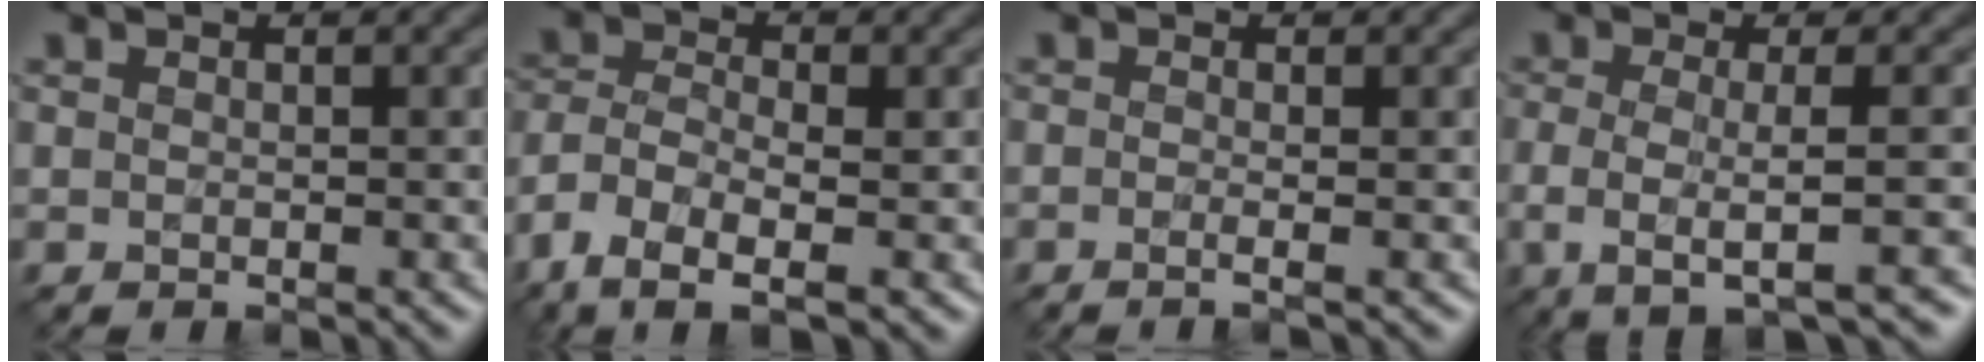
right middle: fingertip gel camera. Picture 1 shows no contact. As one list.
[{"total": 6.1, "force": [-3.4, 2.6, 4.3], "torque": [-0.094, -0.006, -0.072]}, {"total": 1.6, "force": [-0.4, 0.6, 1.4], "torque": [-0.015, -0.013, -0.020]}, {"total": 4.8, "force": [-1.2, 1.3, 4.5], "torque": [-0.074, -0.015, -0.025]}]